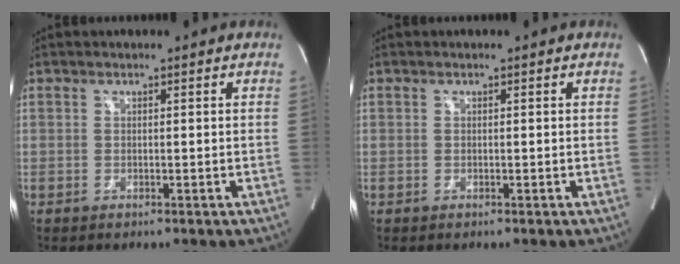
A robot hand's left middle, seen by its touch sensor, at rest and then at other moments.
{"total": 0.0}